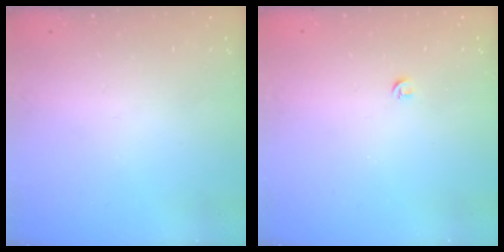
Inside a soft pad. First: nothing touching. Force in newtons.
{"total": 3.4, "press": 3.4, "slide": 0.5}